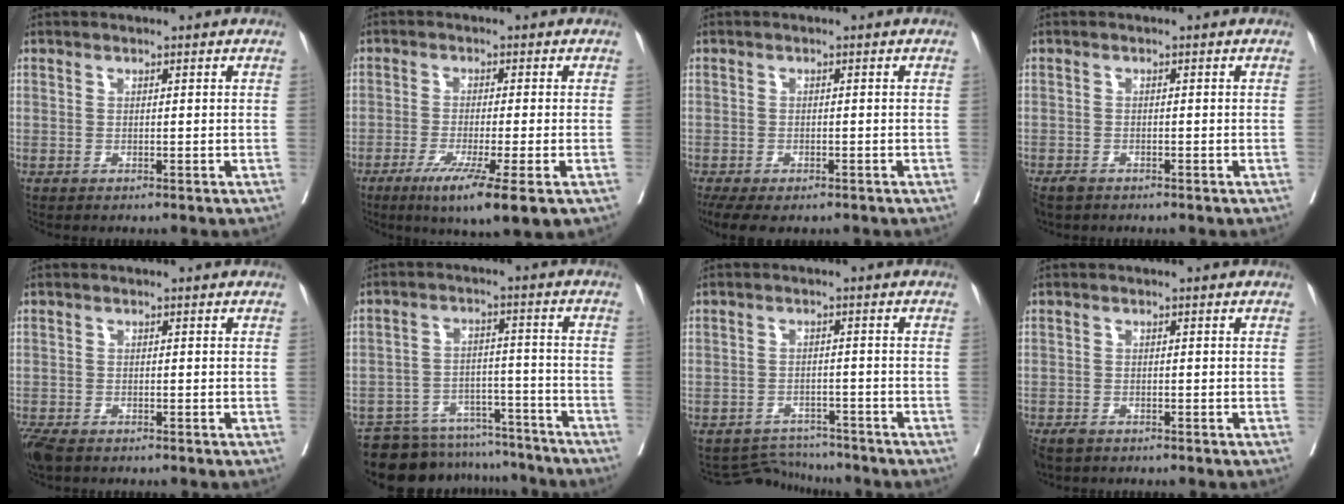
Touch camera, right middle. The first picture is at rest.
{"total": 9.4, "force": [-5.1, -0.1, 7.8], "torque": [-0.124, -0.027, -0.081]}
{"total": 7.3, "force": [-5.1, 3.3, 4.1], "torque": [-0.079, -0.011, -0.078]}
{"total": 2.4, "force": [-1.9, 1.2, 0.9], "torque": [-0.019, -0.004, -0.031]}
{"total": 4.7, "force": [-3.5, 1.9, 2.5], "torque": [-0.055, -0.013, -0.065]}
{"total": 15.2, "force": [-14.1, 5.0, 2.1], "torque": [-0.030, 0.027, -0.196]}
{"total": 4.7, "force": [-4.3, 0.5, -1.7], "torque": [0.029, 0.010, -0.065]}
{"total": 3.2, "force": [-2.5, 1.6, 1.3], "torque": [-0.026, -0.006, -0.041]}